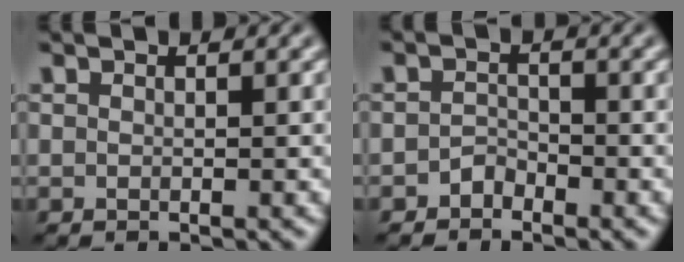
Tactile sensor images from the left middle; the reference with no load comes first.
{"total": 1.2, "force": [-1.0, 0.7, 0.2], "torque": [-0.003, 0.006, -0.020]}